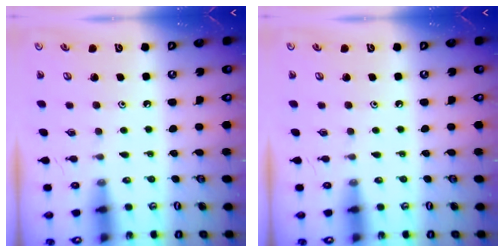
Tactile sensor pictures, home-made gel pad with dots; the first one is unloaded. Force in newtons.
{"total": 0.0}